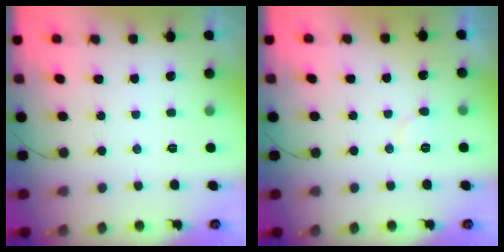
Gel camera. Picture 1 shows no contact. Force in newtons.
{"total": 6.5, "press": 6.5, "slide": 0.7}